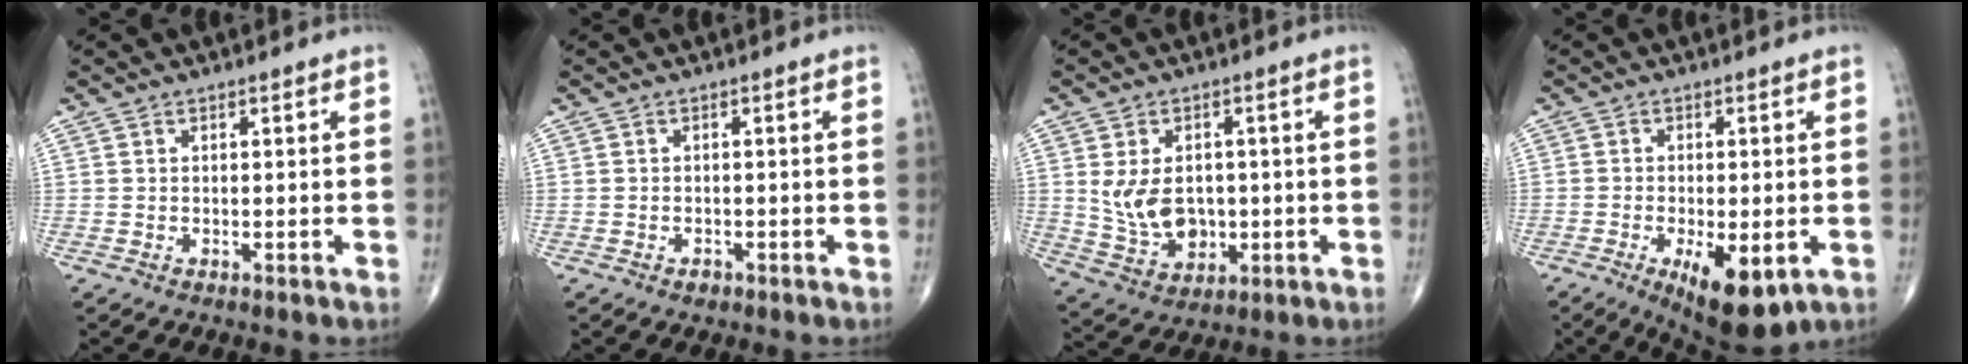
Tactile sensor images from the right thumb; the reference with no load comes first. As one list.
[{"total": 1.2, "force": [-0.7, 0.8, 0.5], "torque": [-0.006, 0.004, -0.010]}, {"total": 10.0, "force": [0.3, 7.2, 7.0], "torque": [-0.101, -0.005, 0.023]}, {"total": 10.9, "force": [-4.0, 4.6, 9.0], "torque": [-0.127, -0.011, -0.053]}]